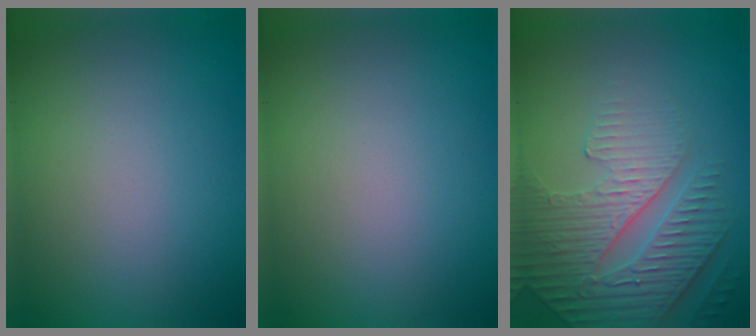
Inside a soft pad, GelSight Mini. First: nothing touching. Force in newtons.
{"total": 0.0}
{"total": 4.3, "press": 4.1, "slide": 1.5}